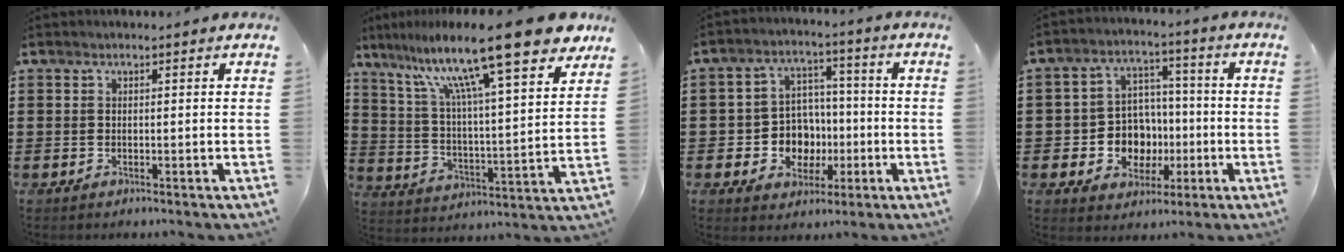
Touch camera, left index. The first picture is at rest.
{"total": 16.2, "force": [12.1, 1.3, 10.7], "torque": [-0.207, -0.079, 0.192]}
{"total": 7.9, "force": [-1.5, 7.2, 3.0], "torque": [-0.065, 0.020, -0.017]}
{"total": 8.5, "force": [-1.5, 7.6, 3.3], "torque": [-0.079, 0.020, -0.018]}